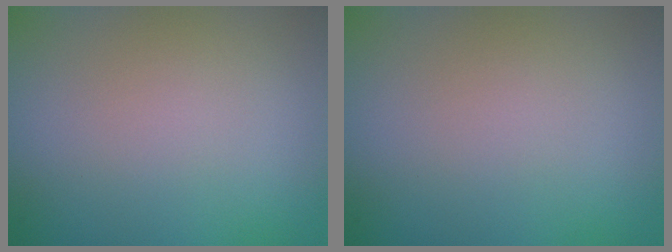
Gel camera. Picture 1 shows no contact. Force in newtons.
{"total": 0.0}